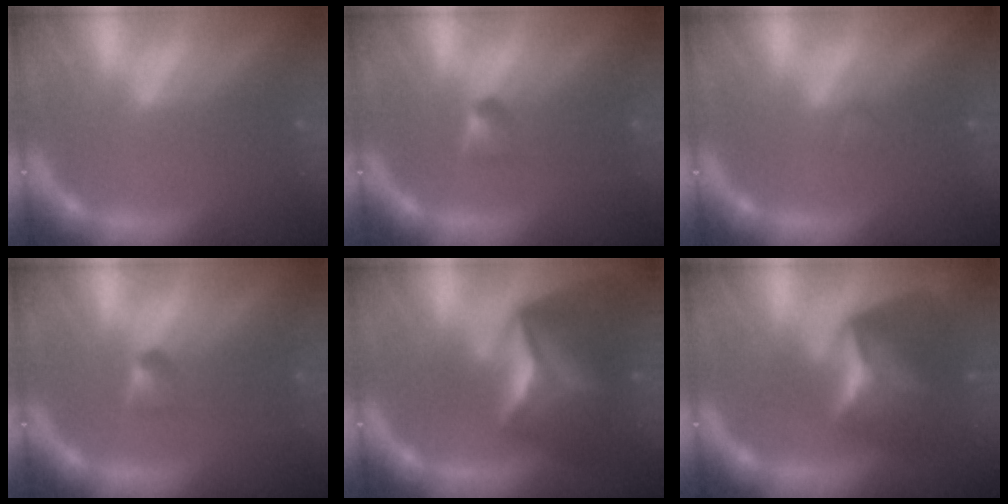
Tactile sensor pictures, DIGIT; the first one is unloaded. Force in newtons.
{"total": 1.4}
{"total": 0.9}
{"total": 1.4}
{"total": 10.0}
{"total": 7.4}